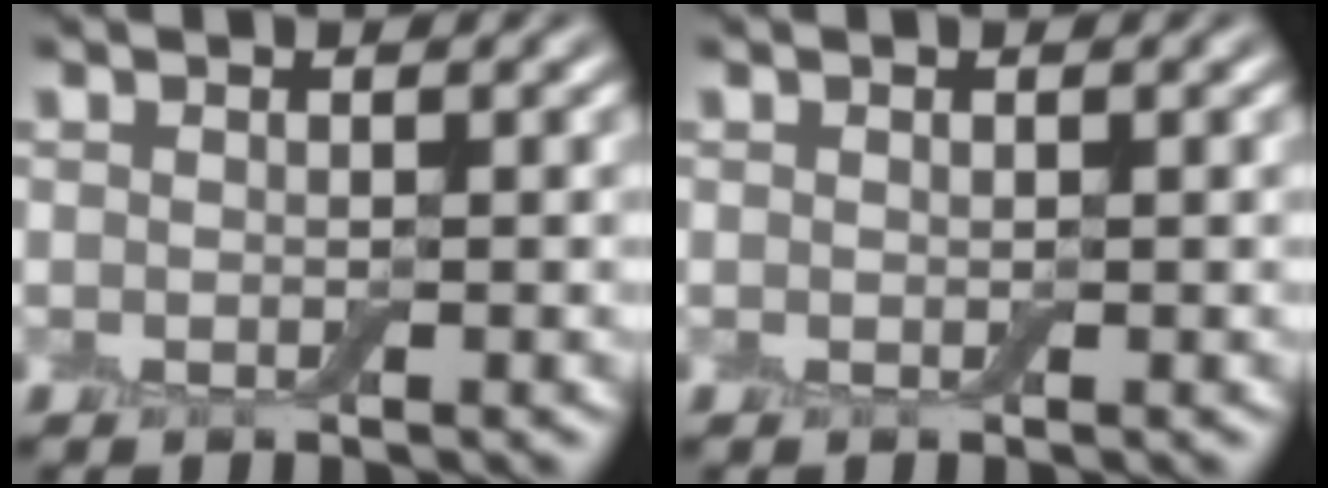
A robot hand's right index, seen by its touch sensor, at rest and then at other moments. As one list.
[{"total": 0.0}]